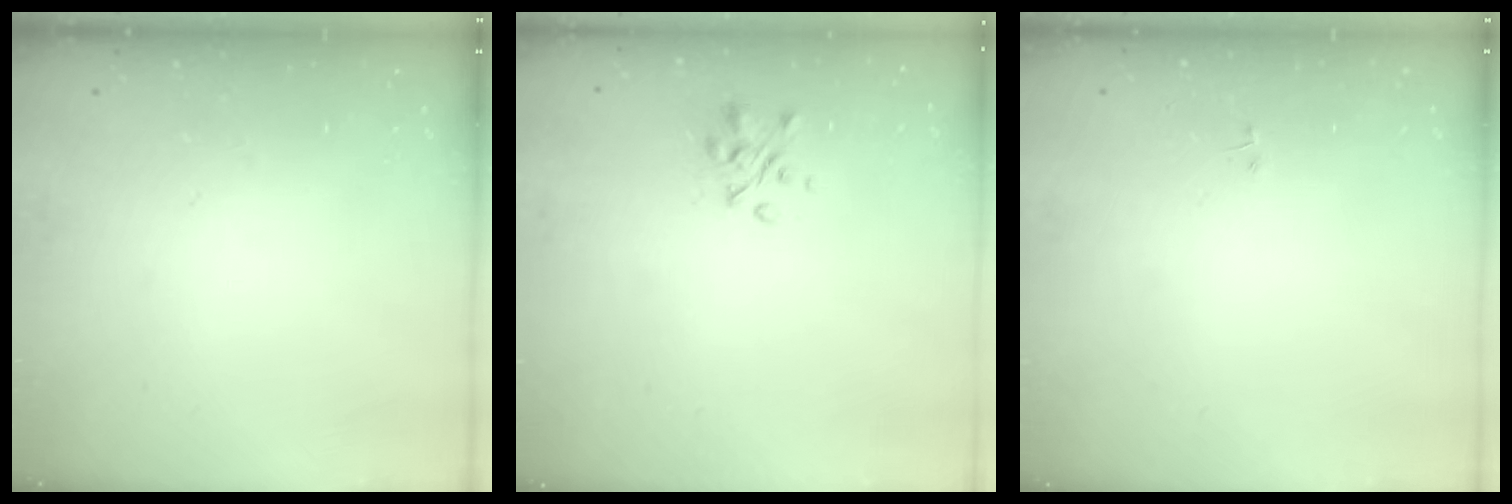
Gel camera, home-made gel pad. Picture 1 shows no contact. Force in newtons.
{"total": 2.7, "press": 2.5, "slide": 1.0}
{"total": 0.0}